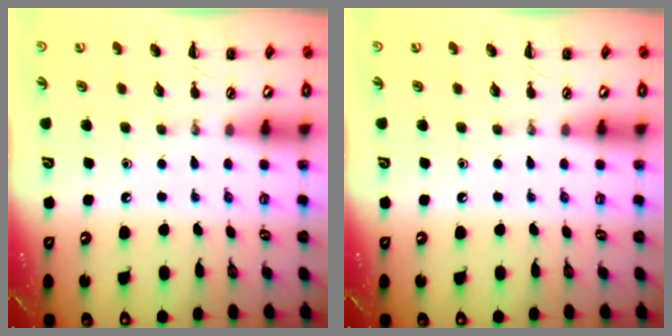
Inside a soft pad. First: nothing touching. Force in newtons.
{"total": 0.0}